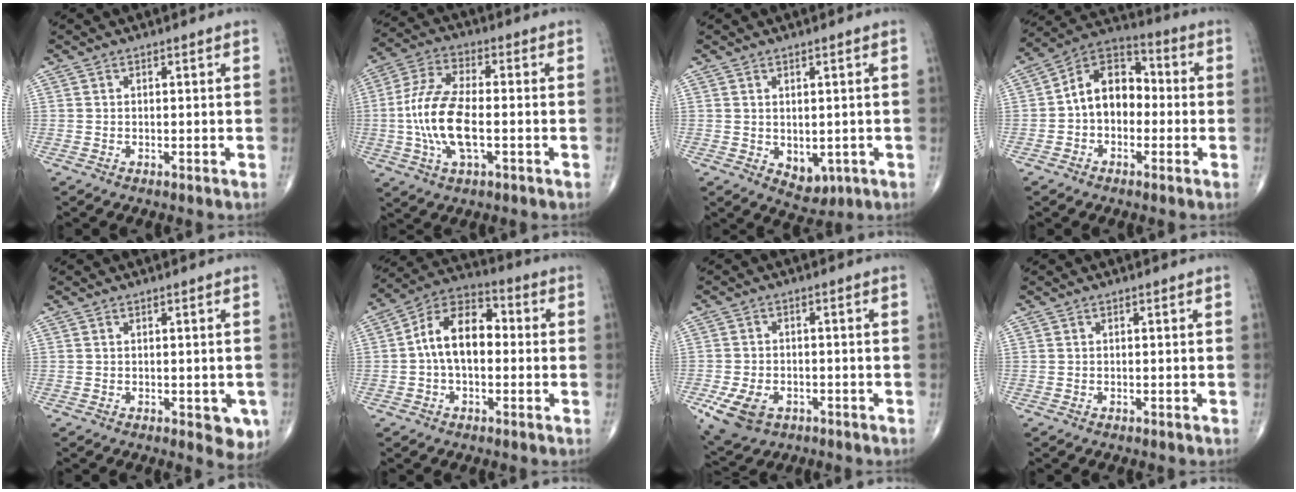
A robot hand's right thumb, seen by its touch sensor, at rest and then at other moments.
{"total": 13.2, "force": [-2.0, 5.5, 11.8], "torque": [-0.252, 0.016, -0.040]}
{"total": 4.4, "force": [-0.6, 3.0, 3.2], "torque": [-0.027, -0.006, 0.008]}
{"total": 11.5, "force": [-0.9, 8.3, 7.9], "torque": [-0.098, 0.040, -0.035]}
{"total": 4.3, "force": [-1.1, 2.1, 3.6], "torque": [-0.017, -0.005, -0.009]}
{"total": 12.1, "force": [0.0, 7.5, 9.6], "torque": [-0.151, 0.037, -0.012]}
{"total": 8.2, "force": [-3.5, 5.6, 4.9], "torque": [-0.089, 0.007, -0.053]}
{"total": 0.0}